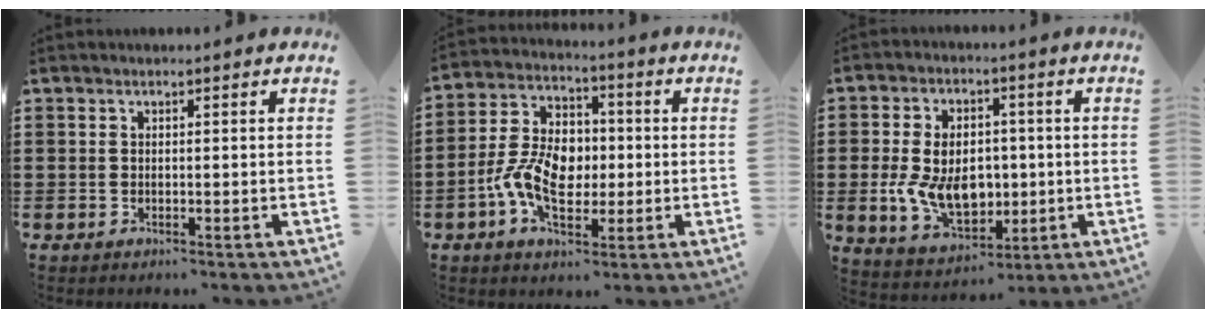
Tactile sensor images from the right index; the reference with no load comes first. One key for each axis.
{"total": 9.0, "fx": -1.5, "fy": 6.2, "fz": 6.4, "tx": -0.139, "ty": 0.008, "tz": -0.032}
{"total": 9.7, "fx": -0.5, "fy": 6.8, "fz": 6.9, "tx": -0.147, "ty": 0.004, "tz": -0.012}